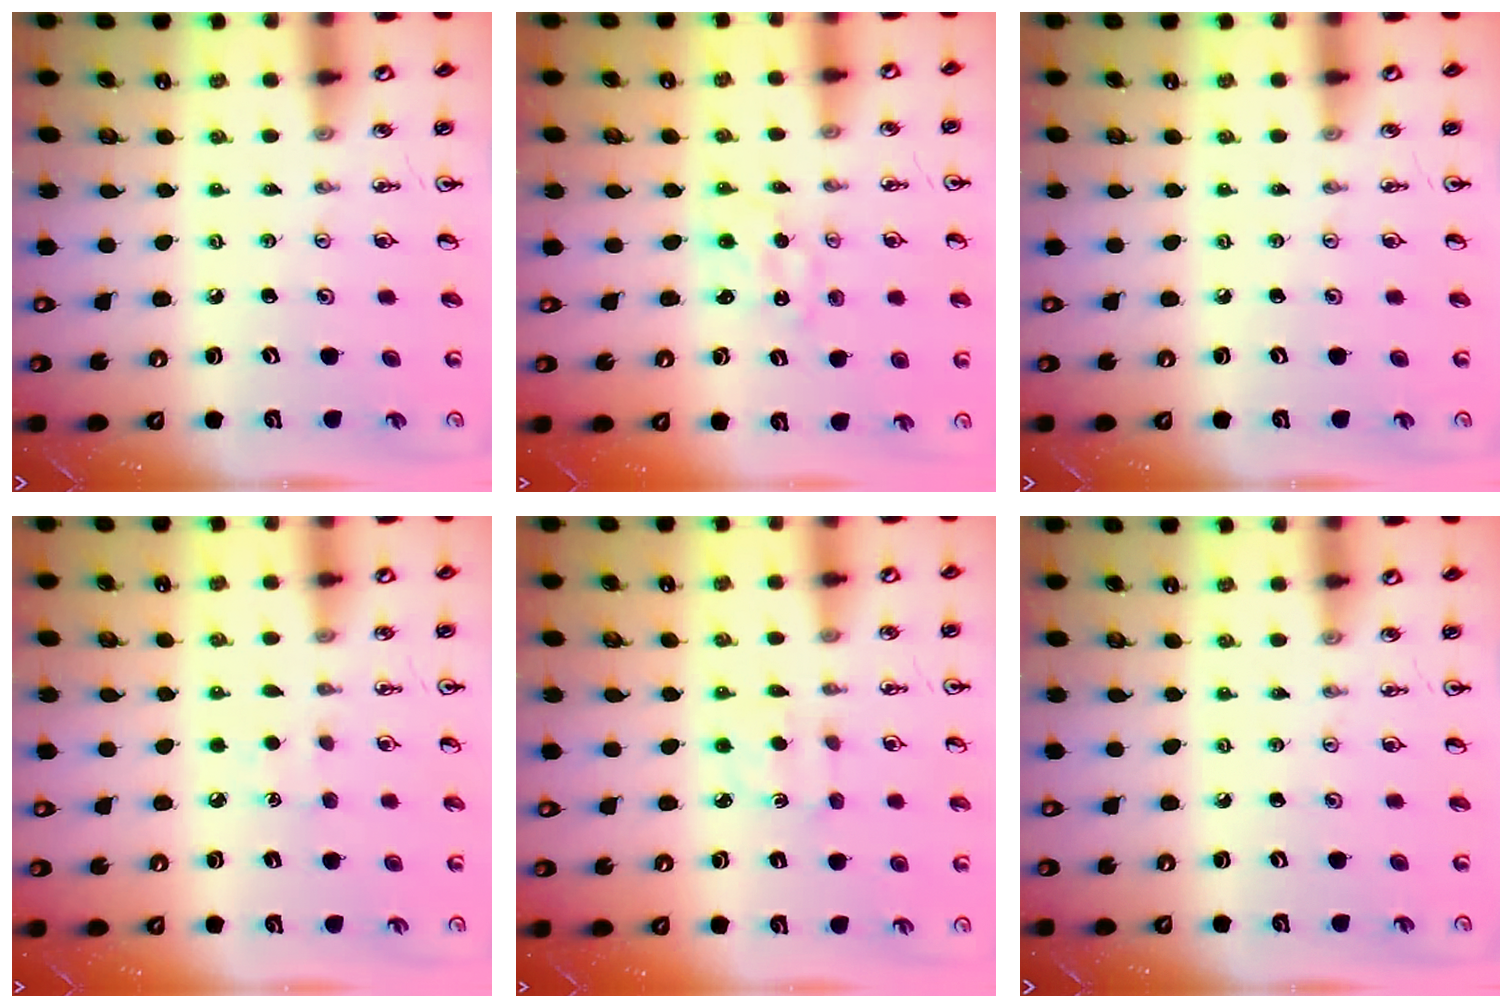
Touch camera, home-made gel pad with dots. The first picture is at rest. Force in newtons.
{"total": 0.0}
{"total": 0.0}
{"total": 4.6, "press": 4.5, "slide": 0.5}
{"total": 2.3, "press": 2.3, "slide": 0.3}
{"total": 0.0}